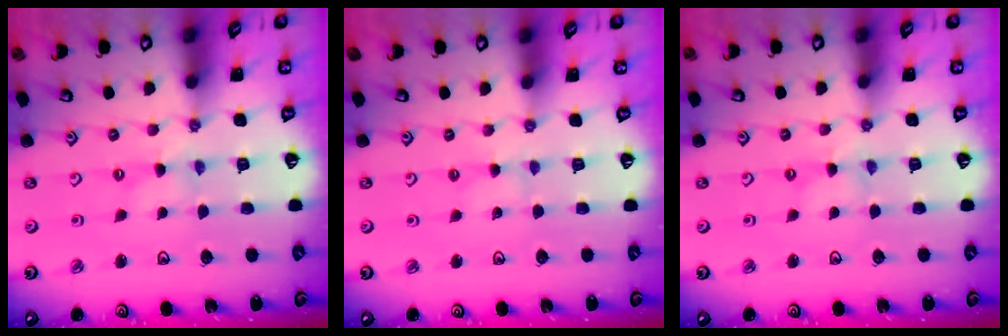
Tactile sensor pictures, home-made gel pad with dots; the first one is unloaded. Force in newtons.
{"total": 1.2, "press": 1.2, "slide": 0.2}
{"total": 0.0}